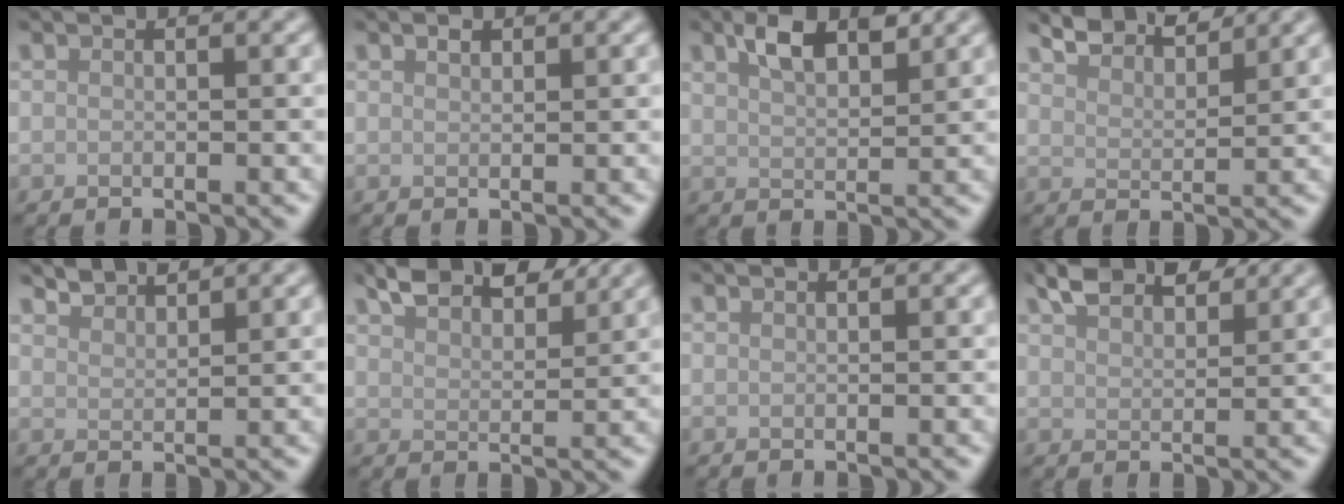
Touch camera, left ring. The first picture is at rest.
{"total": 0.7, "force": [0.5, 0.3, 0.2], "torque": [-0.006, -0.001, 0.011]}
{"total": 4.0, "force": [2.3, 1.7, 2.7], "torque": [-0.051, 0.006, 0.041]}
{"total": 4.0, "force": [3.9, 0.5, 1.1], "torque": [-0.026, 0.004, 0.063]}
{"total": 2.3, "force": [2.3, 0.2, 0.3], "torque": [-0.004, 0.001, 0.041]}
{"total": 5.1, "force": [4.1, 1.8, 2.5], "torque": [-0.044, 0.008, 0.072]}
{"total": 0.0}
{"total": 4.7, "force": [3.5, 1.9, 2.5], "torque": [-0.044, 0.010, 0.063]}